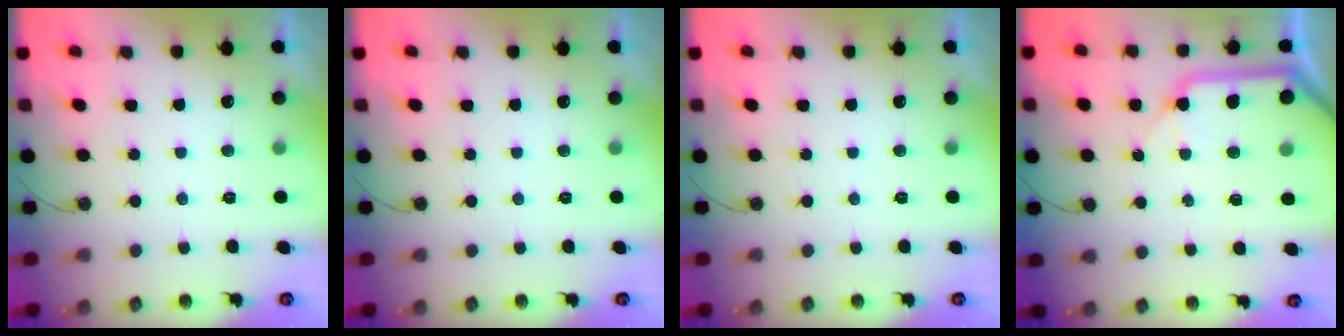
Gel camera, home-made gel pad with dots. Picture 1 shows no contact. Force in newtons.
{"total": 0.0}
{"total": 0.0}
{"total": 12.9, "press": 12.8, "slide": 1.9}